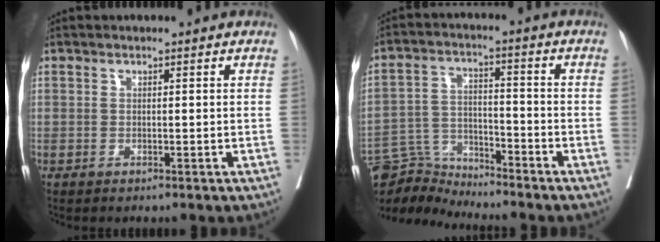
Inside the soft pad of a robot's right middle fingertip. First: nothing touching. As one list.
[{"total": 6.9, "force": [-6.8, 0.7, -1.2], "torque": [0.016, 0.018, -0.126]}]